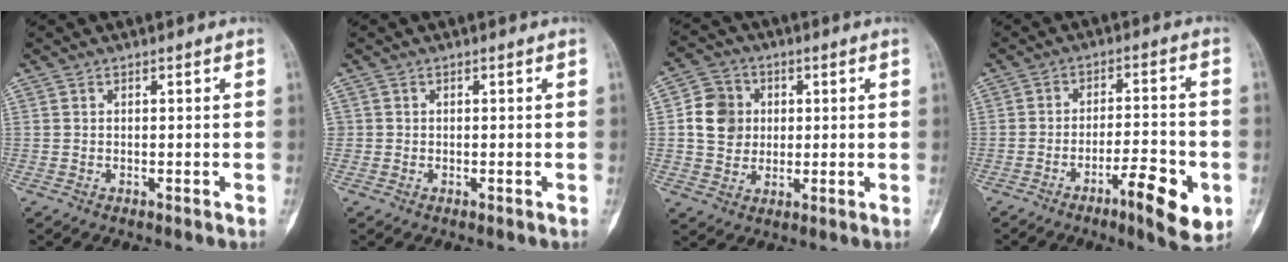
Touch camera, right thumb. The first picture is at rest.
{"total": 0.6, "force": [-0.1, 0.6, 0.0], "torque": [0.004, 0.005, -0.003]}
{"total": 8.8, "force": [1.1, 7.8, 3.9], "torque": [-0.042, 0.002, 0.016]}
{"total": 10.7, "force": [-4.6, 2.7, 9.2], "torque": [-0.133, 0.021, -0.068]}